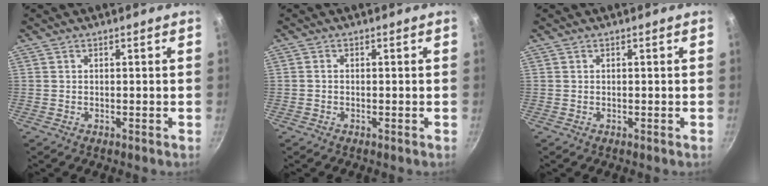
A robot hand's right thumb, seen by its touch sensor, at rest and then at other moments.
{"total": 0.6, "force": [-0.2, 0.4, 0.3], "torque": [-0.006, 0.004, -0.005]}
{"total": 0.0}